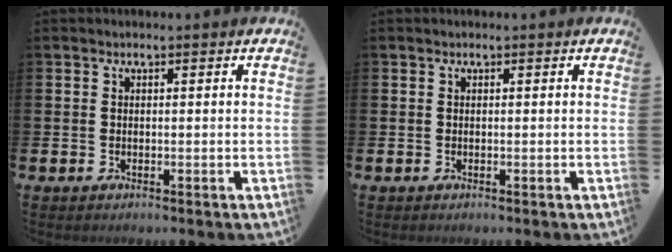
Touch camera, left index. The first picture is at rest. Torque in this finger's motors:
{"motor_torque": [0.00, 0.00, 0.00, 0.00]}